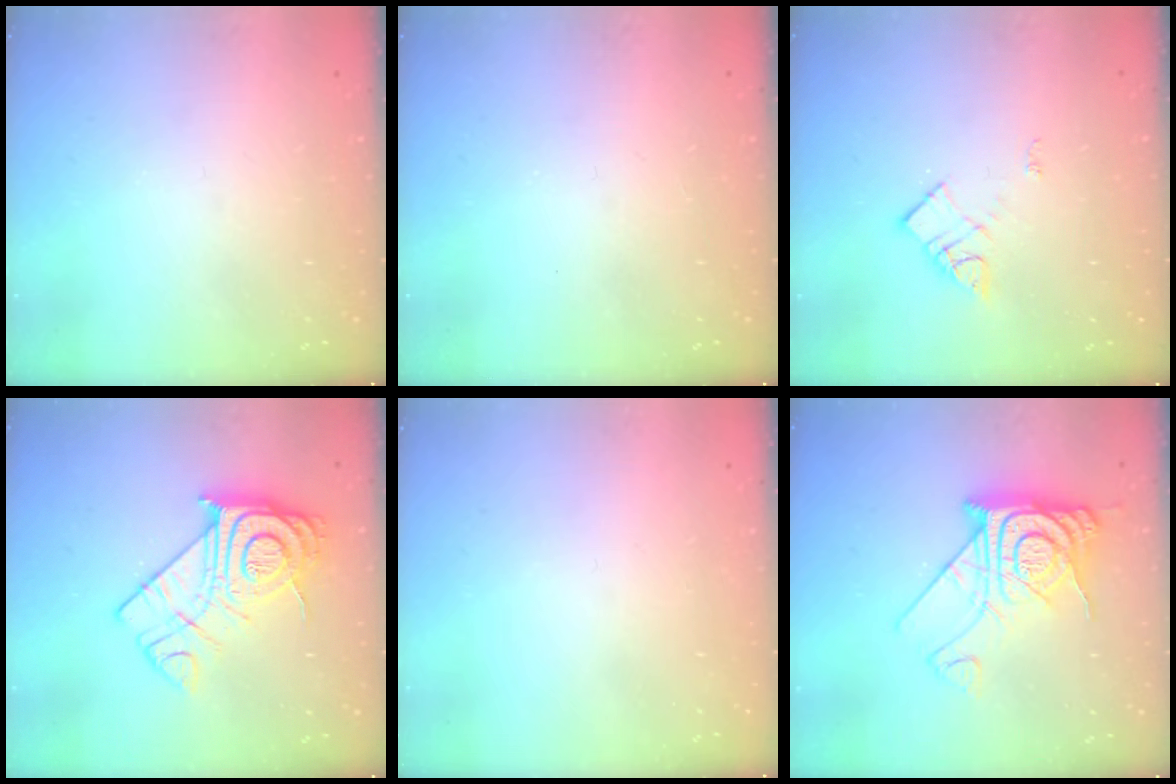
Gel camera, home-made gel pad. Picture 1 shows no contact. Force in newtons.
{"total": 3.4, "press": 3.4, "slide": 0.4}
{"total": 8.7, "press": 8.7, "slide": 0.5}
{"total": 18.3, "press": 18.3, "slide": 1.4}
{"total": 1.7, "press": 1.6, "slide": 0.1}
{"total": 17.5, "press": 17.4, "slide": 1.6}